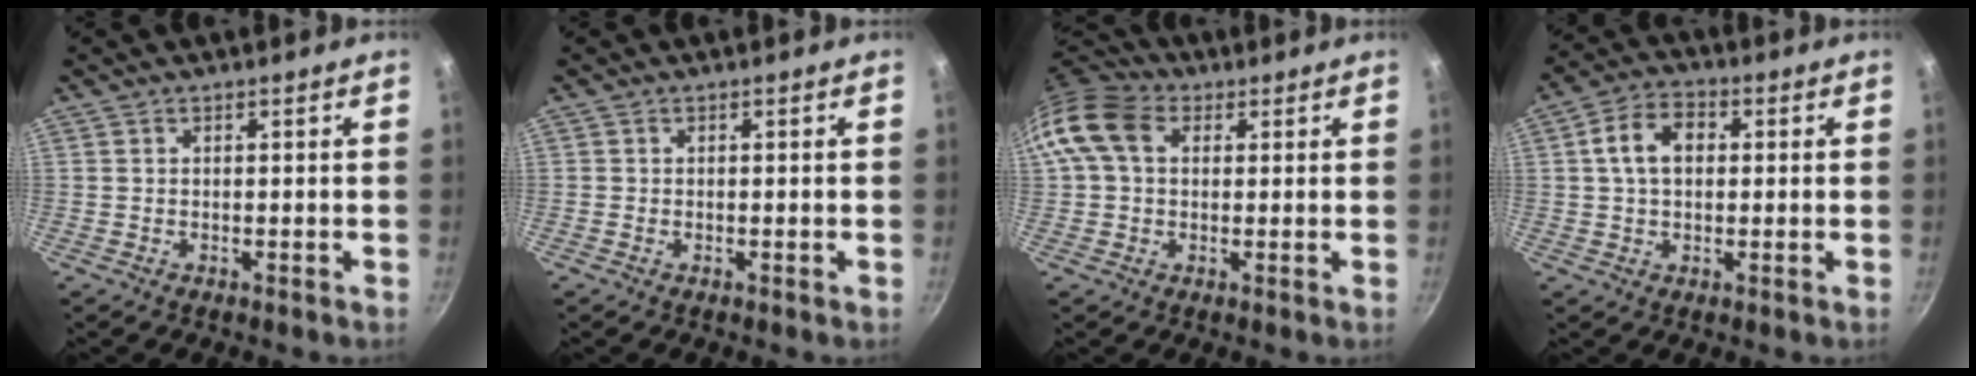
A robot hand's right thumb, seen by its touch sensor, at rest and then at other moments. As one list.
[{"total": 0.0}, {"total": 10.8, "force": [2.5, 7.9, 6.9], "torque": [-0.118, 0.021, 0.028]}, {"total": 8.2, "force": [1.2, 5.7, 5.8], "torque": [-0.082, 0.019, 0.011]}]